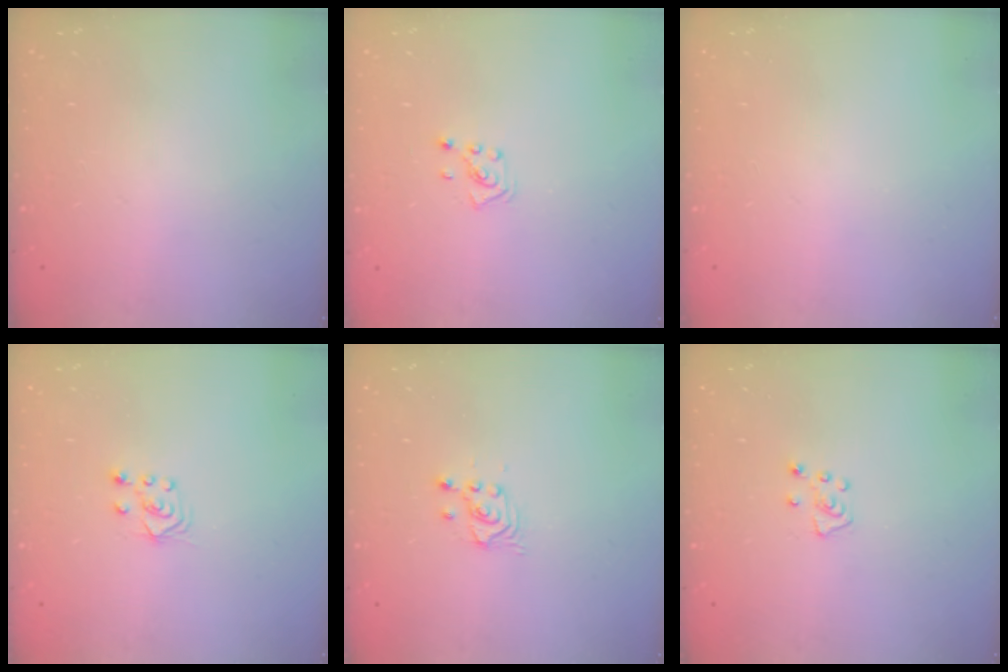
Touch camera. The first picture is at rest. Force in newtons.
{"total": 2.6, "press": 2.6, "slide": 0.5}
{"total": 0.0}
{"total": 4.3, "press": 4.3, "slide": 0.6}
{"total": 2.6, "press": 2.5, "slide": 0.3}
{"total": 5.0, "press": 5.0, "slide": 0.5}